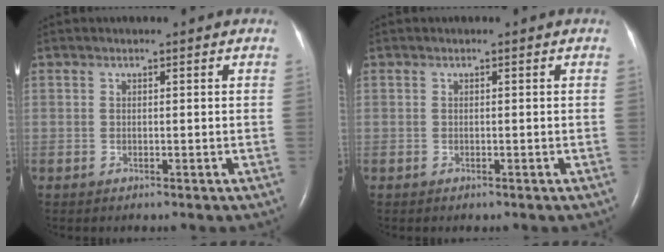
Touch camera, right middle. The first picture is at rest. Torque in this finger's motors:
{"motor_torque": [-0.15, -0.09, 0.05, -0.01]}